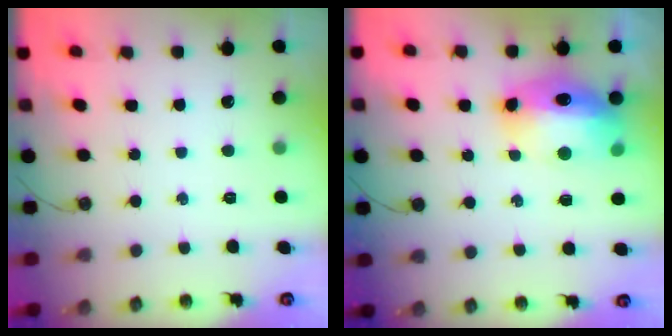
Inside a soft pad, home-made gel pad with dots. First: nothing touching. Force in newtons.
{"total": 15.6, "press": 15.1, "slide": 4.2}